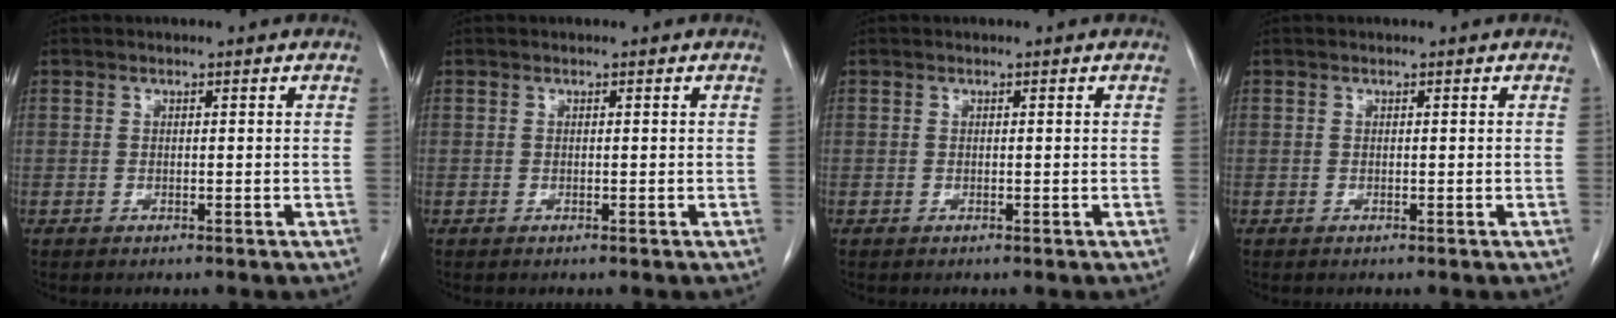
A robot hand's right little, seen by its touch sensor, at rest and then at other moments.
{"total": 0.0}
{"total": 0.0}
{"total": 0.0}